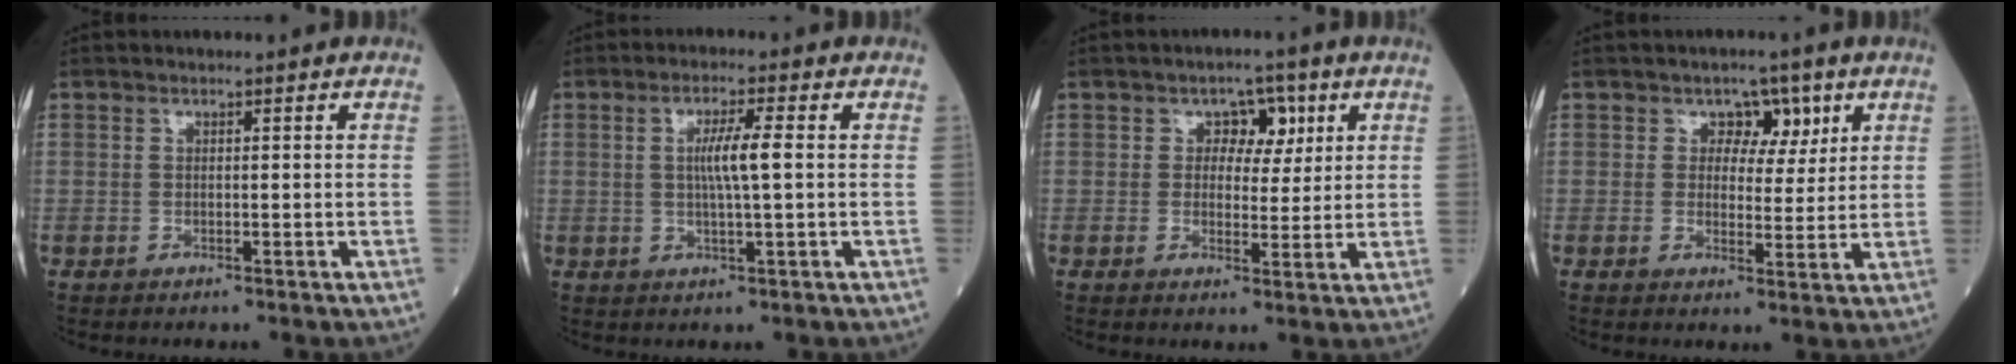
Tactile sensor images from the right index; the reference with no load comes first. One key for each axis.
{"total": 4.8, "fx": 0.4, "fy": -0.1, "fz": 4.8, "tx": -0.087, "ty": 0.000, "tz": 0.008}
{"total": 4.5, "fx": 1.6, "fy": 3.1, "fz": 2.8, "tx": -0.028, "ty": 0.009, "tz": 0.021}
{"total": 4.5, "fx": 2.1, "fy": 3.2, "fz": 2.4, "tx": -0.019, "ty": 0.006, "tz": 0.028}